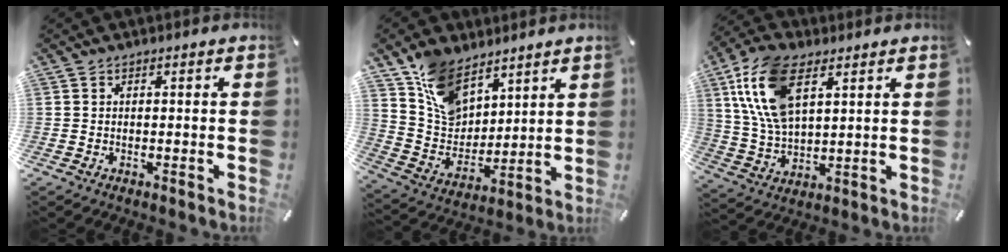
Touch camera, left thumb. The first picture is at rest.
{"total": 12.9, "force": [8.7, 8.0, 5.2], "torque": [-0.112, -0.048, 0.172]}
{"total": 14.6, "force": [6.6, 7.9, 10.4], "torque": [-0.255, -0.013, 0.114]}